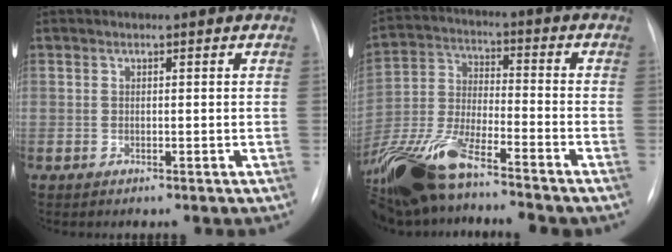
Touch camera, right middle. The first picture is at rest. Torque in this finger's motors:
{"motor_torque": [1.09, -1.05, 0.34, 0.20]}